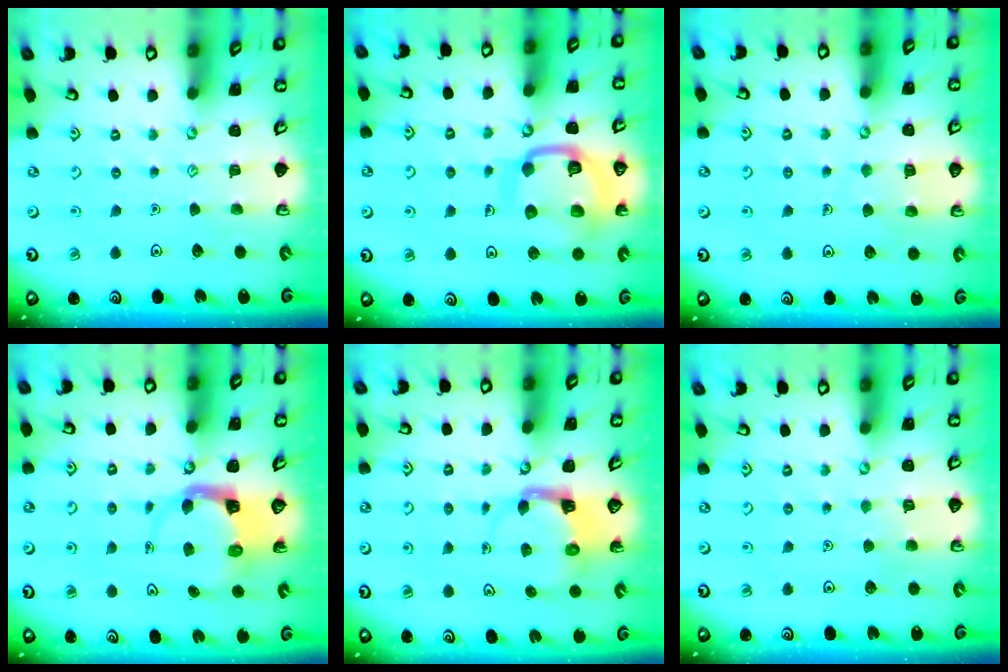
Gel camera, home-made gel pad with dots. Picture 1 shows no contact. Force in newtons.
{"total": 14.6, "press": 14.5, "slide": 1.4}
{"total": 6.7, "press": 6.7, "slide": 0.4}
{"total": 3.7, "press": 3.6, "slide": 0.6}
{"total": 3.7, "press": 3.6, "slide": 0.5}
{"total": 2.6, "press": 2.6, "slide": 0.3}